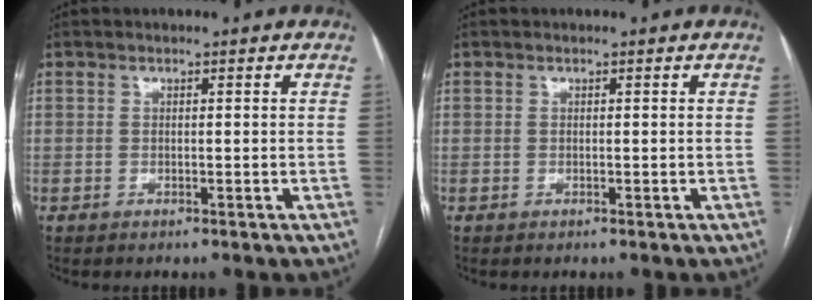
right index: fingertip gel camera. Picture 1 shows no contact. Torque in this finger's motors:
{"motor_torque": [0.08, 0.00, -0.01, 0.00]}